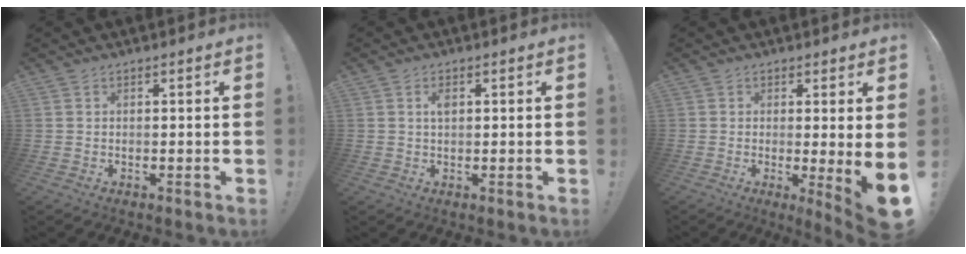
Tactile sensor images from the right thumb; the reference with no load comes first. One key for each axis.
{"total": 2.0, "fx": 0.6, "fy": 1.2, "fz": 1.5, "tx": -0.031, "ty": 0.005, "tz": 0.010}
{"total": 6.4, "fx": 0.3, "fy": -0.2, "fz": 6.4, "tx": -0.080, "ty": -0.022, "tz": 0.005}